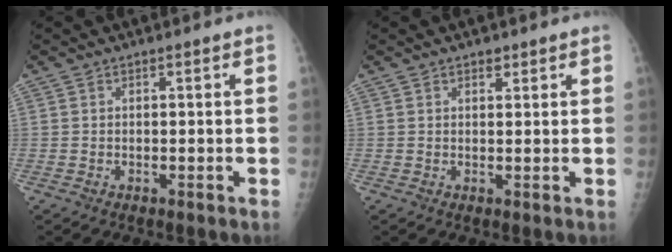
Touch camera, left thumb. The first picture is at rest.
{"total": 1.5, "force": [1.1, 0.8, 0.7], "torque": [-0.002, -0.006, 0.015]}